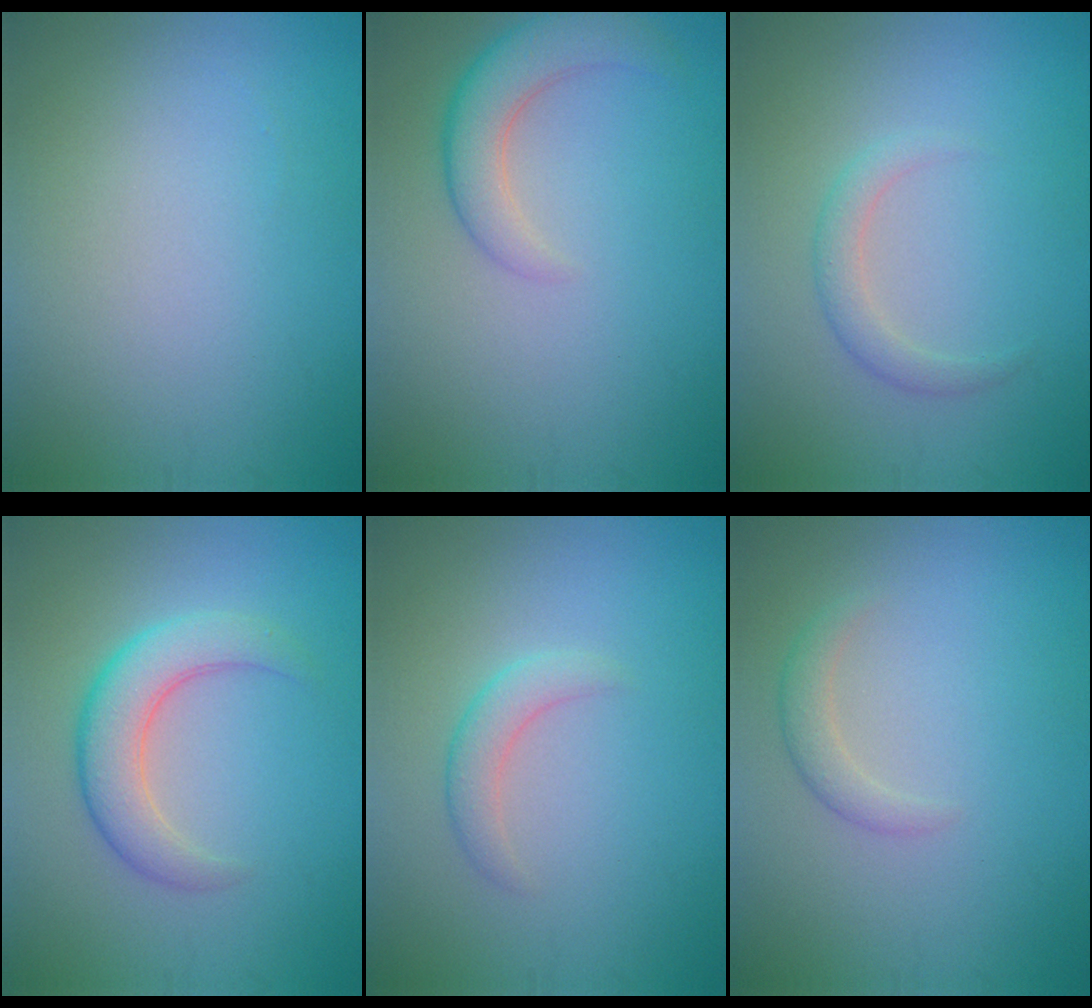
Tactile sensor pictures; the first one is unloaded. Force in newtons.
{"total": 4.0, "press": 3.9, "slide": 0.3}
{"total": 1.8, "press": 1.7, "slide": 0.1}
{"total": 4.4, "press": 4.3, "slide": 0.5}
{"total": 1.9, "press": 1.9, "slide": 0.1}
{"total": 1.6, "press": 1.6, "slide": 0.1}